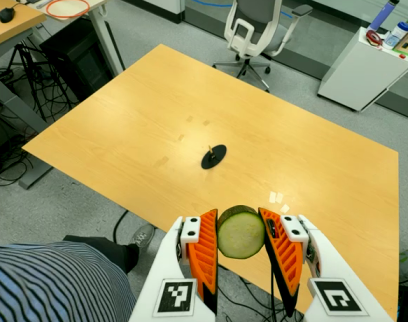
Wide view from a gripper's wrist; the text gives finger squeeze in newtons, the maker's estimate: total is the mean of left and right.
{"total": 11.5, "left": 10.6, "right": 12.5}